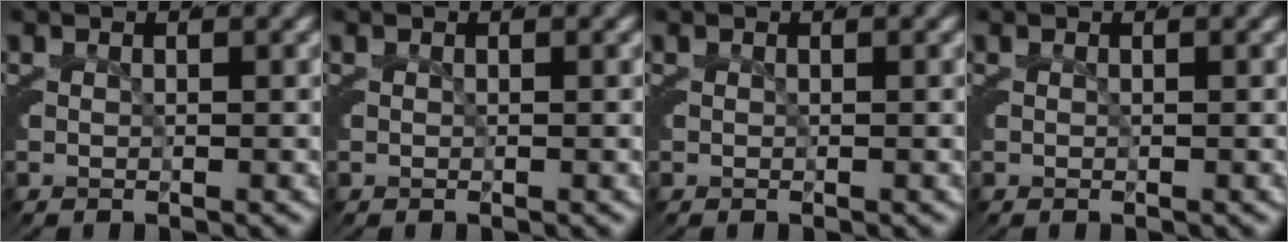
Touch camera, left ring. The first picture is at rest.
{"total": 0.0}
{"total": 0.0}
{"total": 0.0}